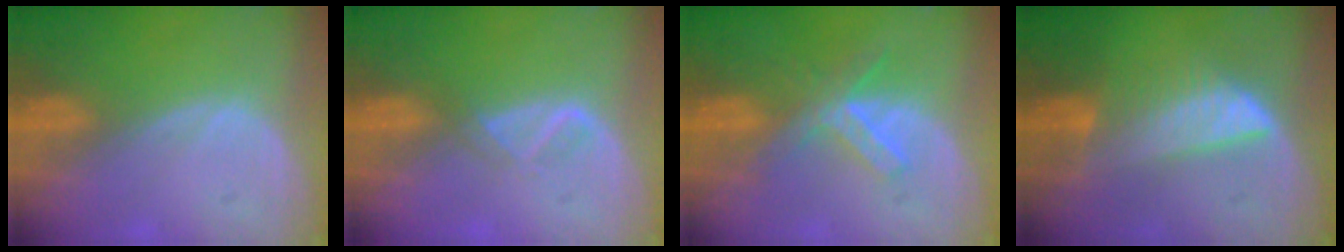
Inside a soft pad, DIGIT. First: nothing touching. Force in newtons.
{"total": 1.9, "press": 1.8, "slide": 0.7}
{"total": 5.1, "press": 5.1, "slide": 0.3}
{"total": 6.3, "press": 6.3, "slide": 0.4}